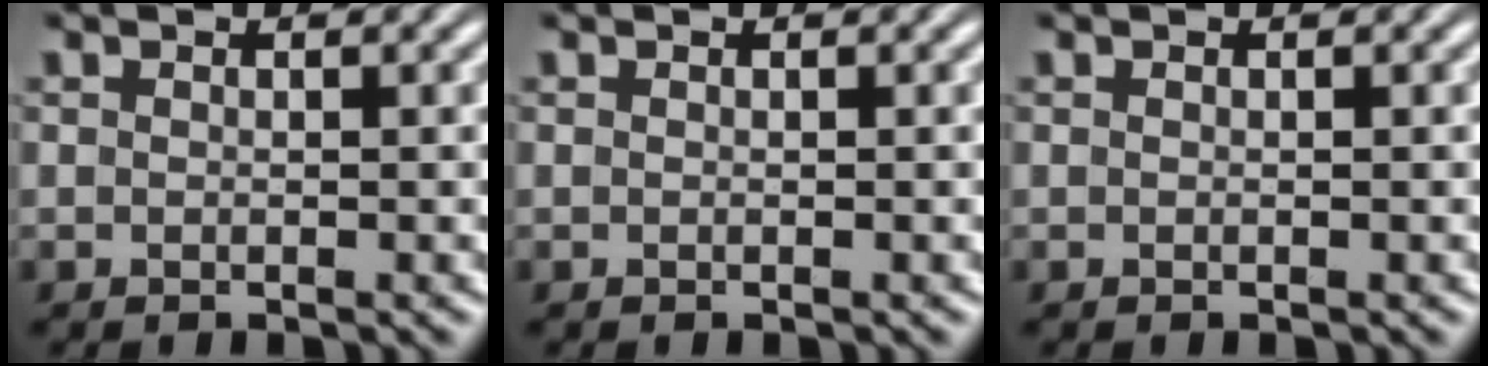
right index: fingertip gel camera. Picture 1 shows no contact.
{"total": 0.0}
{"total": 0.0}